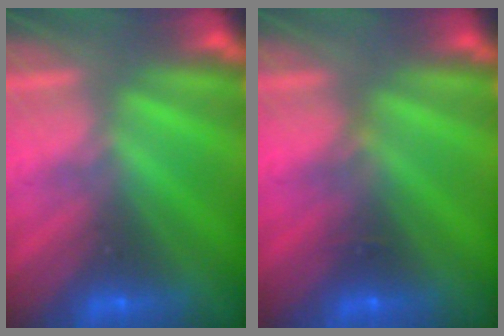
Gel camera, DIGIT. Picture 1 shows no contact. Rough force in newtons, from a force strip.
{"total": 2.4}